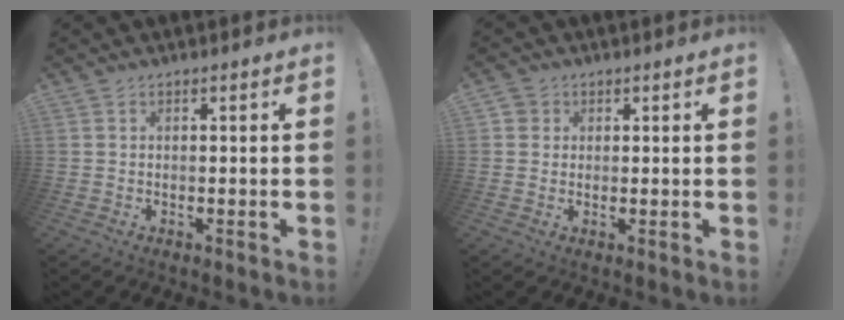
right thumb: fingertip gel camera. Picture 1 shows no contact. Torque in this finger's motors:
{"motor_torque": [0.28, 0.32, -0.16, 0.12, -0.09]}